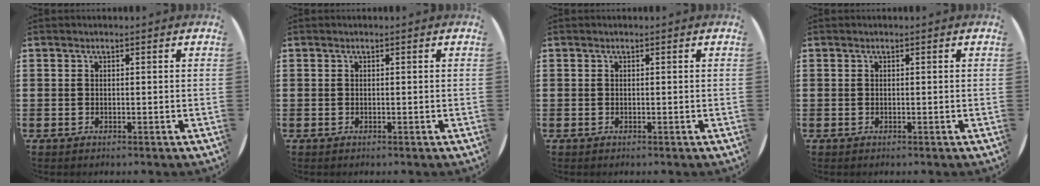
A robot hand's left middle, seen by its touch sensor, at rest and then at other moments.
{"total": 0.0}
{"total": 0.0}
{"total": 0.0}